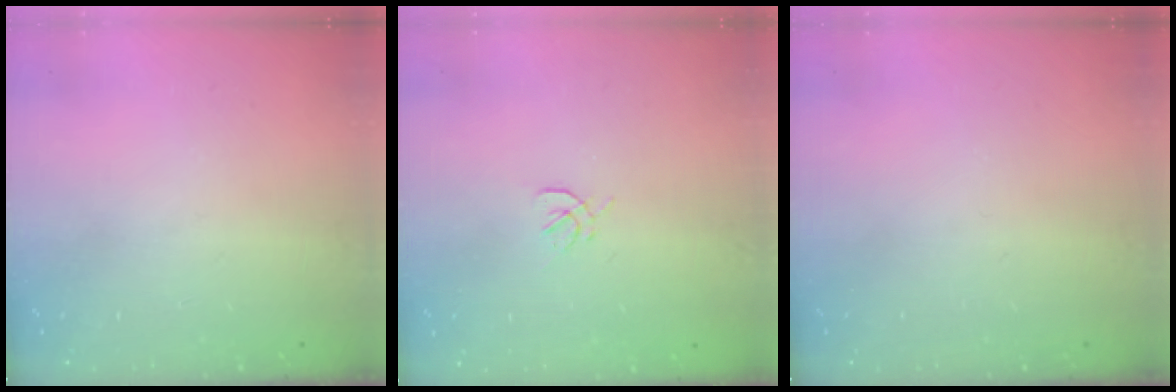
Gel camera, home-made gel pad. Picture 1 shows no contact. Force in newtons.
{"total": 1.6, "press": 1.5, "slide": 0.6}
{"total": 0.0}